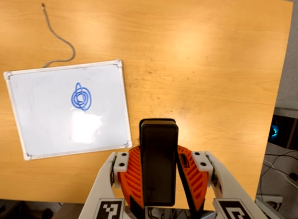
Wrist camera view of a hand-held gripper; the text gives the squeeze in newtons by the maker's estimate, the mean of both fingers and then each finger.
{"total": 5.6, "left": 4.4, "right": 6.7}